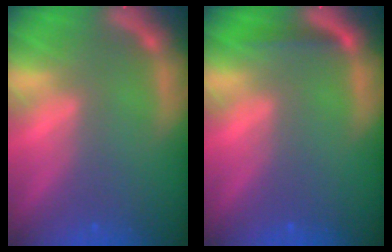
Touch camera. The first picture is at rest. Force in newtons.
{"total": 1.4}